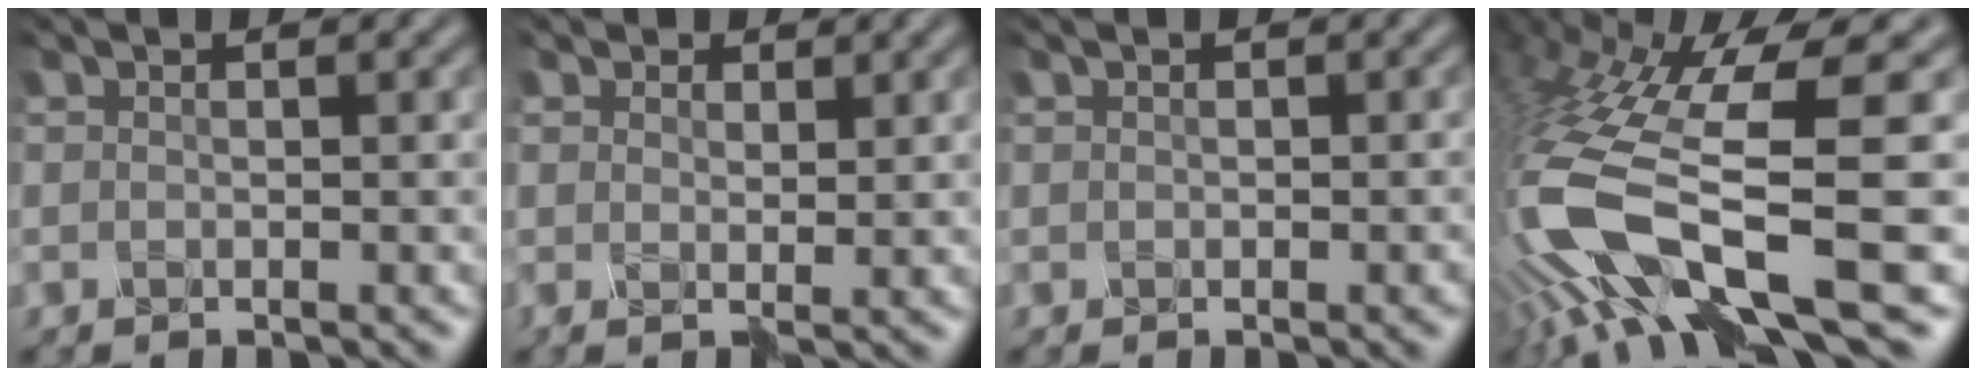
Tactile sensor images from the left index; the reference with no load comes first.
{"total": 1.4, "force": [1.3, 0.6, -0.2], "torque": [0.006, 0.006, 0.016]}
{"total": 0.0}
{"total": 12.6, "force": [-2.4, 3.9, 11.7], "torque": [-0.269, 0.003, -0.030]}